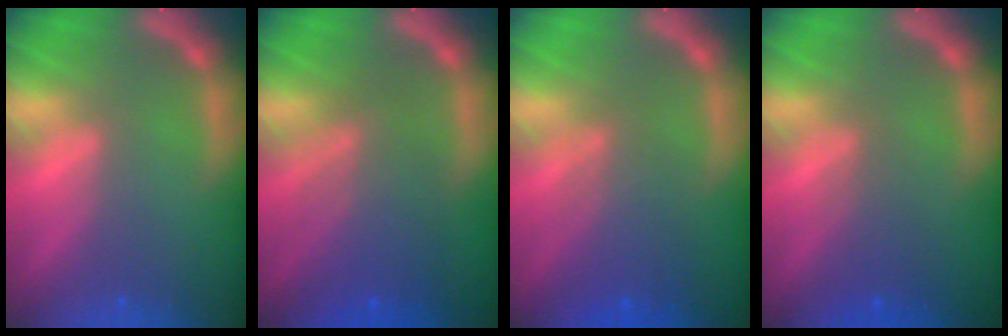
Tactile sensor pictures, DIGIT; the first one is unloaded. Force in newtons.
{"total": 6.5}
{"total": 4.6}
{"total": 2.5}